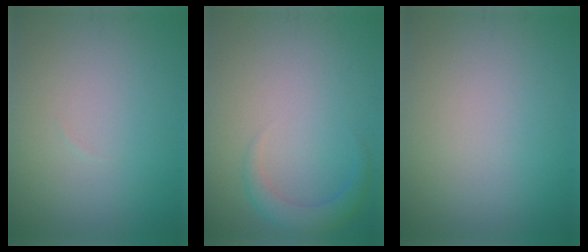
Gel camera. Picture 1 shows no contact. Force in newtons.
{"total": 2.3, "press": 2.3, "slide": 0.2}
{"total": 0.0}